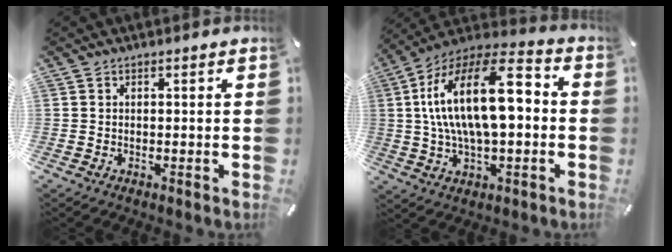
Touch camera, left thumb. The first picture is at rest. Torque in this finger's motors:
{"motor_torque": [1.15, 2.28, 2.77, 0.00, 0.80]}